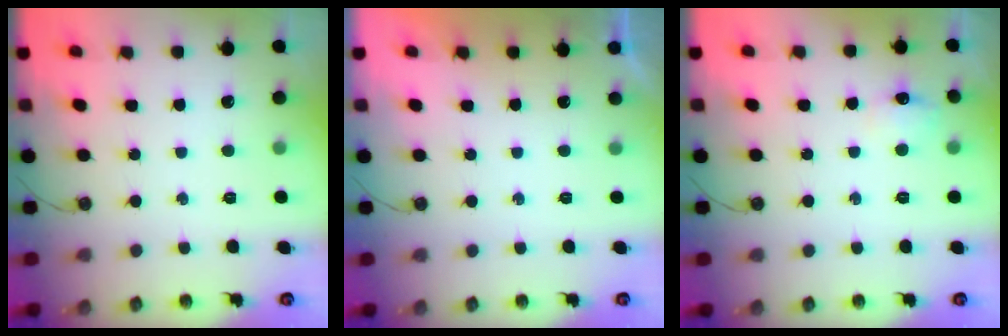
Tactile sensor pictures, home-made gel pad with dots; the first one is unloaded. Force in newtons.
{"total": 0.0}
{"total": 7.0, "press": 7.0, "slide": 0.8}